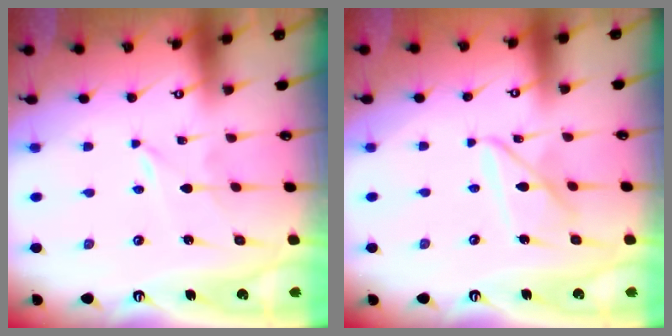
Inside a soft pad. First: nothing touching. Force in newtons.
{"total": 11.0, "press": 11.0, "slide": 1.0}